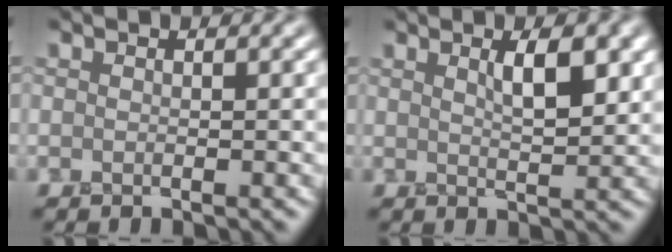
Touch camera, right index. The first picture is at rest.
{"total": 2.9, "force": [1.5, 0.7, 2.3], "torque": [-0.030, 0.005, 0.024]}